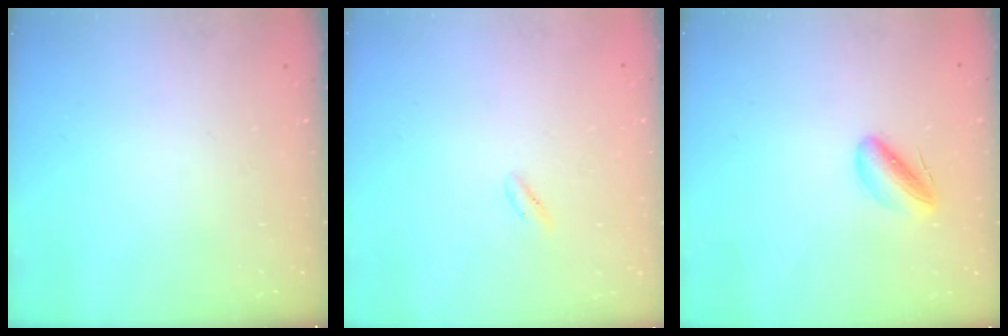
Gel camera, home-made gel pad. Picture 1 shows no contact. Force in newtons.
{"total": 0.6, "press": 0.0, "slide": 0.6}
{"total": 6.1, "press": 5.9, "slide": 1.6}